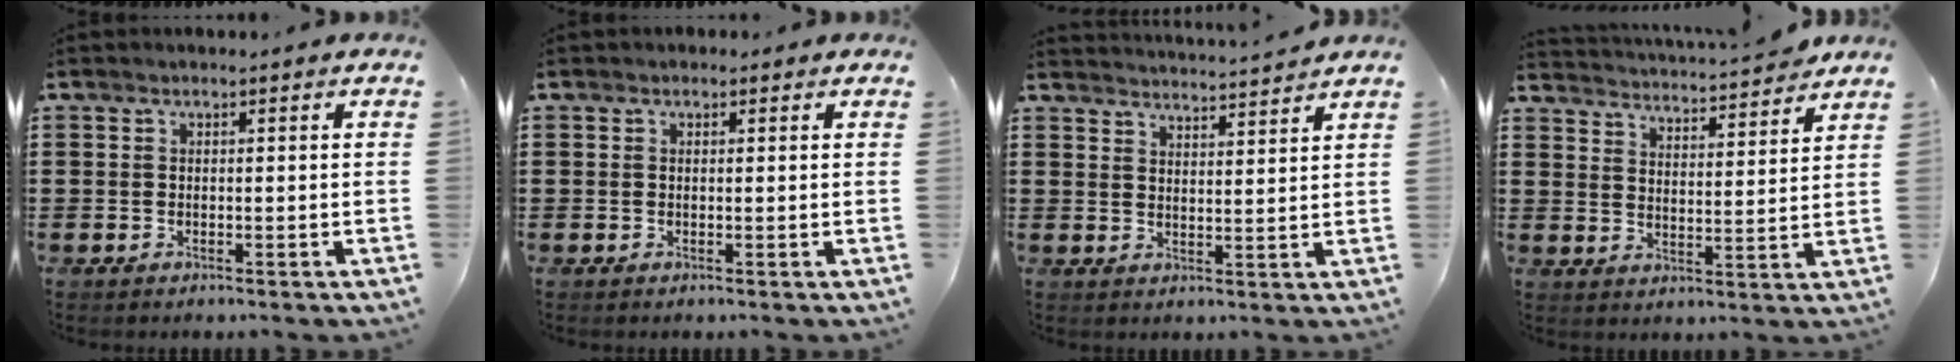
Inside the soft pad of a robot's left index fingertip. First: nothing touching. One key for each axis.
{"total": 0.6, "fx": 0.2, "fy": 0.5, "fz": 0.3, "tx": -0.006, "ty": 0.005, "tz": 0.003}
{"total": 3.4, "fx": 3.3, "fy": -0.6, "fz": -0.1, "tx": -0.009, "ty": -0.022, "tz": 0.059}
{"total": 3.9, "fx": 3.9, "fy": -0.3, "fz": 0.3, "tx": -0.028, "ty": -0.029, "tz": 0.064}